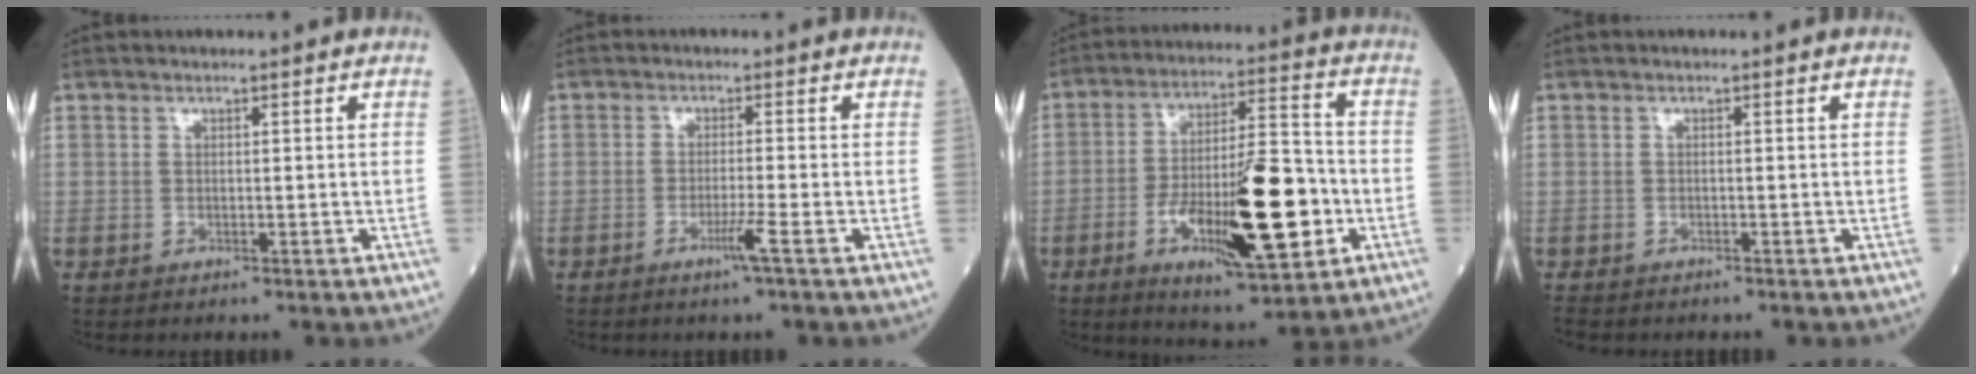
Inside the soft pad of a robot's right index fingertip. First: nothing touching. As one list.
[{"total": 3.0, "force": [-1.5, -0.7, 2.4], "torque": [-0.049, -0.007, -0.032]}, {"total": 17.5, "force": [-5.0, 3.9, 16.3], "torque": [-0.276, -0.004, -0.076]}, {"total": 2.3, "force": [-2.0, 0.7, 0.8], "torque": [-0.014, -0.006, -0.028]}]